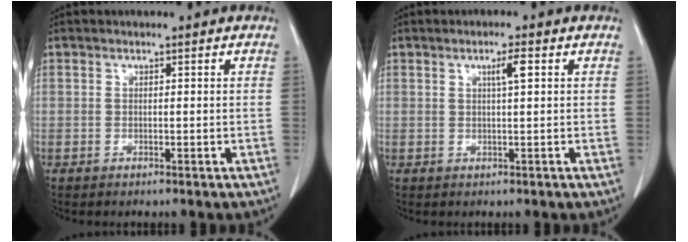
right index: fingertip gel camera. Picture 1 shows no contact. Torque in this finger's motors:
{"motor_torque": [0.07, 0.02, 0.03, 0.01]}